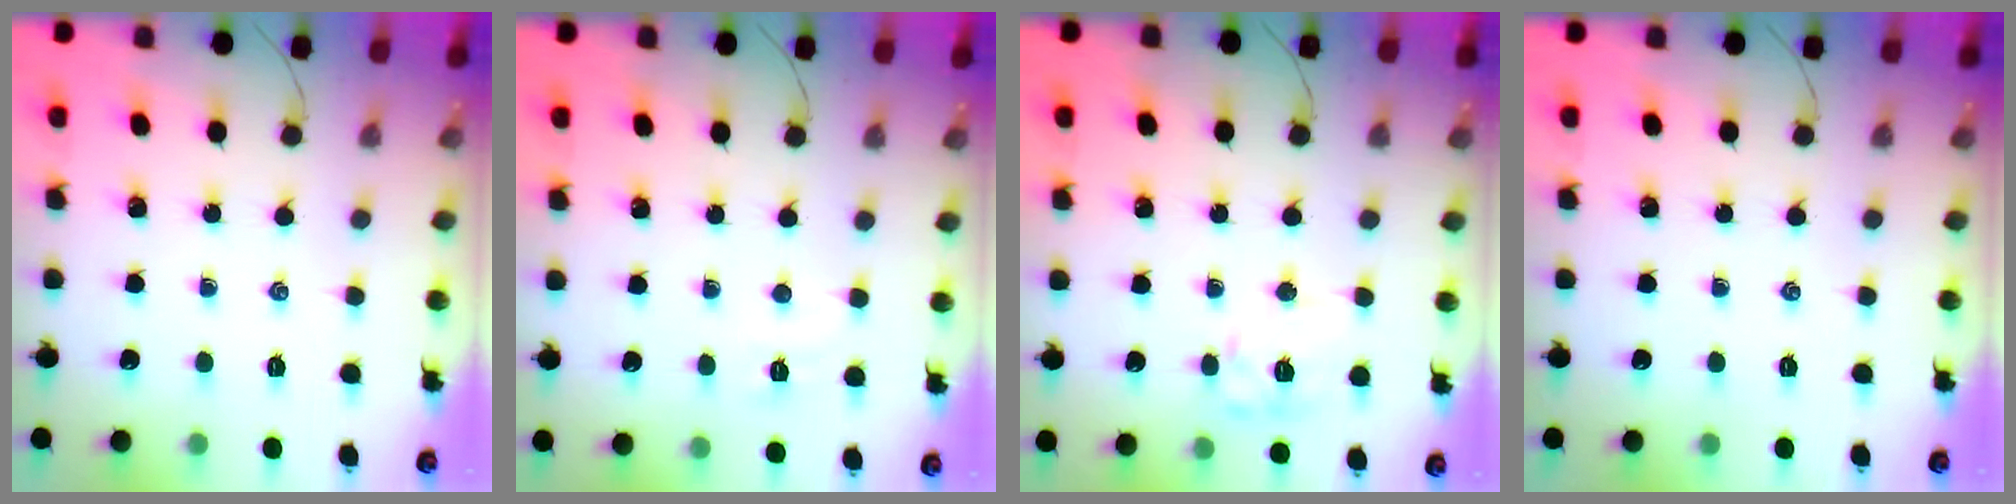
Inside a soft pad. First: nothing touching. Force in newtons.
{"total": 3.9, "press": 3.8, "slide": 0.9}
{"total": 10.1, "press": 10.1, "slide": 0.6}
{"total": 0.0}